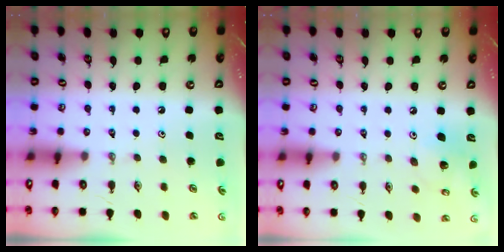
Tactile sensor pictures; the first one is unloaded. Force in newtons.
{"total": 9.4, "press": 9.2, "slide": 1.8}